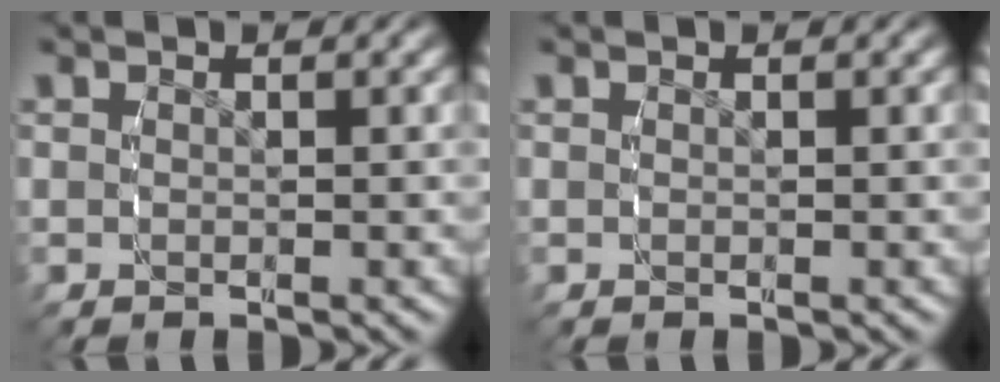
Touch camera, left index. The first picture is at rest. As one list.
[{"total": 0.0}]